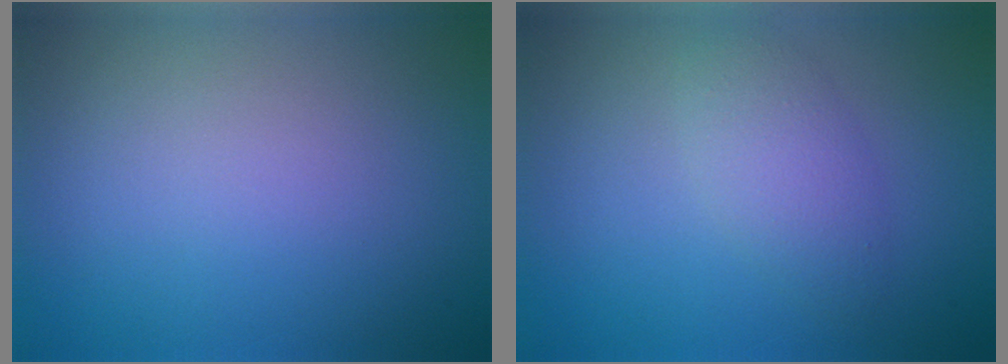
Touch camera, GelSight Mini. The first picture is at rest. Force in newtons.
{"total": 2.7, "press": 2.7, "slide": 0.2}